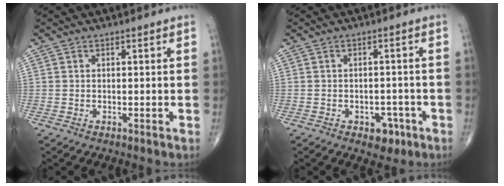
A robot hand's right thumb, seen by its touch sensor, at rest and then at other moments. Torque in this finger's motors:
{"motor_torque": [2.71, 0.85, 0.06, -0.36, 0.00]}